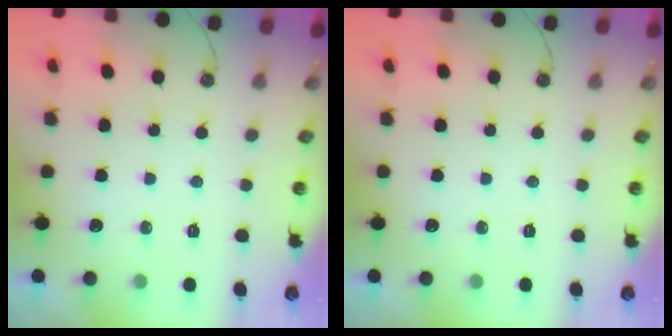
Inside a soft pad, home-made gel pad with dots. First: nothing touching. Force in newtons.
{"total": 0.0}